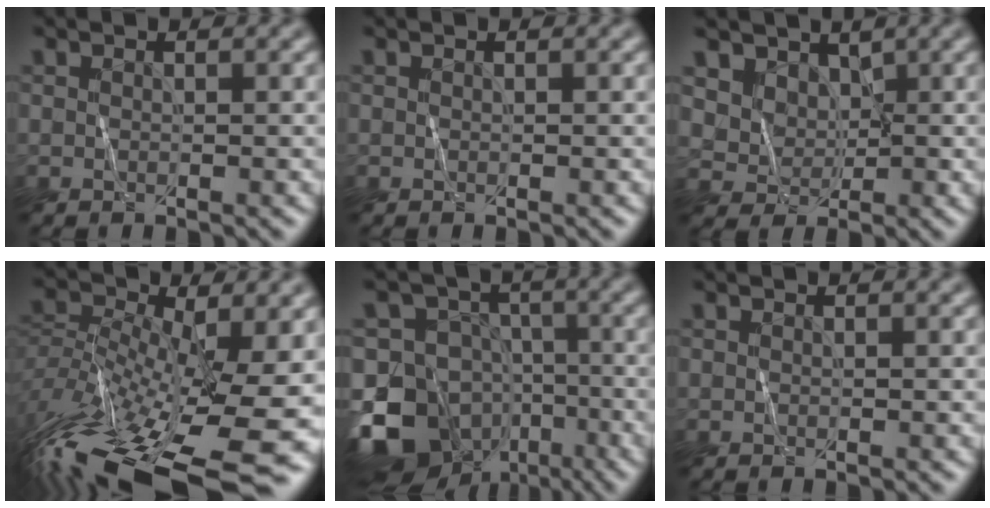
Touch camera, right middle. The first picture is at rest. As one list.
[{"total": 0.0}, {"total": 3.9, "force": [2.4, 2.8, 1.3], "torque": [-0.054, -0.014, 0.063]}, {"total": 15.1, "force": [-8.3, 5.7, 11.2], "torque": [-0.244, 0.000, -0.145]}, {"total": 12.9, "force": [-6.7, 9.9, 4.8], "torque": [-0.097, -0.013, -0.111]}, {"total": 0.0}]